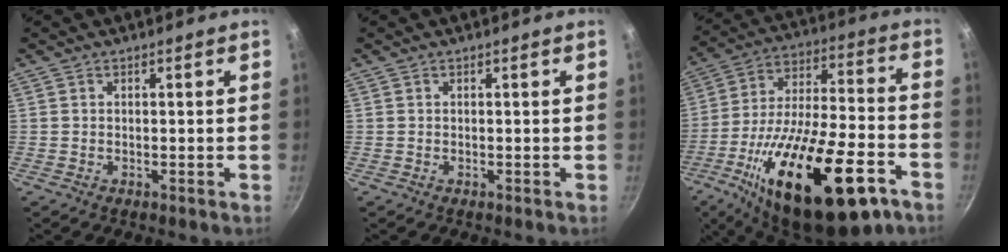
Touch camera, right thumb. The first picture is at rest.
{"total": 0.0}
{"total": 31.3, "force": [-15.1, 11.8, 24.7], "torque": [-0.392, 0.046, -0.239]}